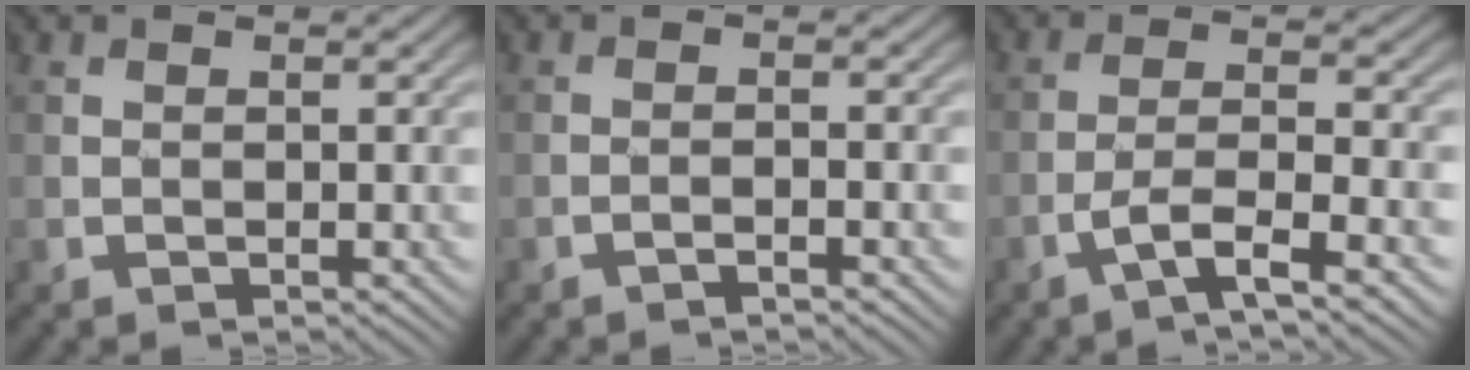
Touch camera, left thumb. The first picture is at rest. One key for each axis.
{"total": 1.3, "fx": -1.1, "fy": 0.0, "fz": 0.7, "tx": -0.014, "ty": 0.002, "tz": -0.024}
{"total": 5.7, "fx": -3.4, "fy": 0.9, "fz": 4.5, "tx": -0.082, "ty": 0.006, "tz": -0.072}